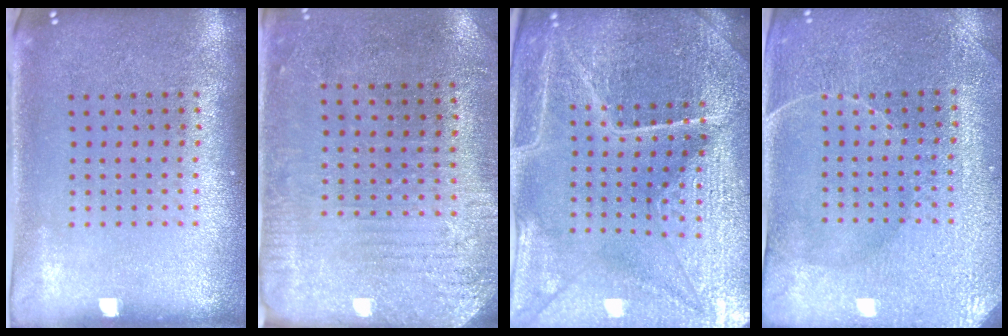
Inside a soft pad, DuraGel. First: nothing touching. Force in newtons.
{"total": 2.8, "press": 2.4, "slide": 1.4}
{"total": 5.3, "press": 4.9, "slide": 1.9}
{"total": 3.4, "press": 3.4, "slide": 0.4}